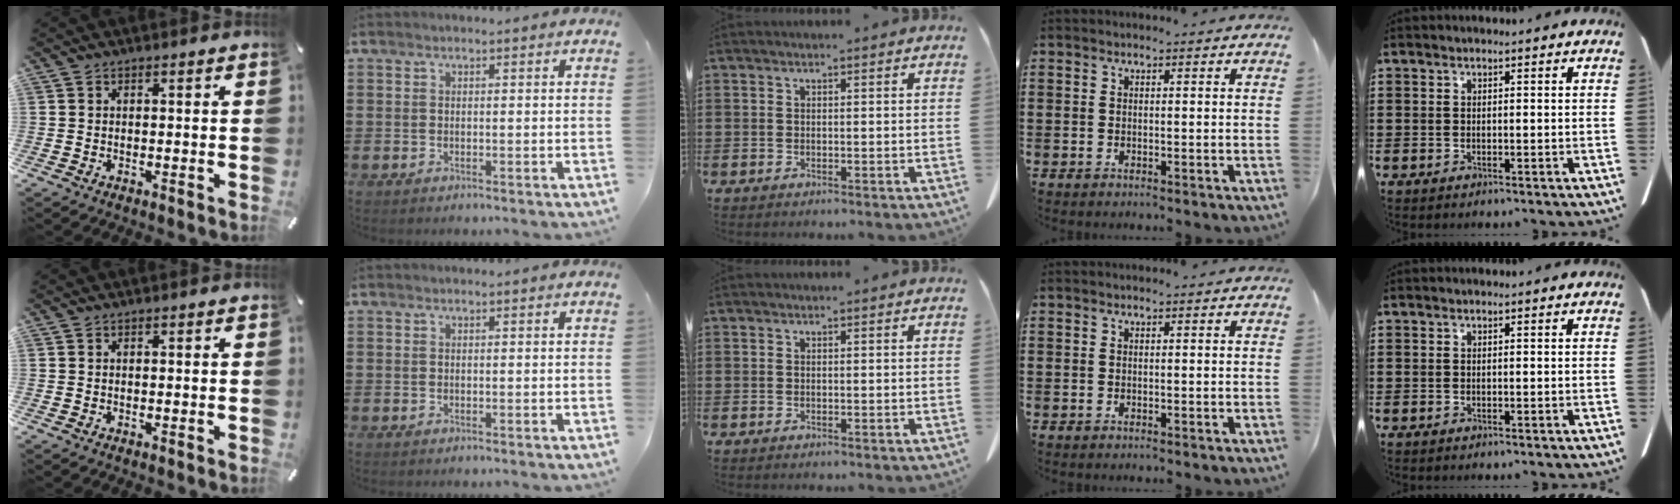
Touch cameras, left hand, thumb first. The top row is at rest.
{}